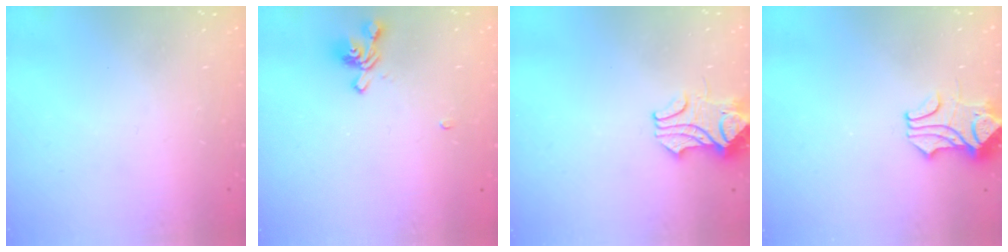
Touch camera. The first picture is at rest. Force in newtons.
{"total": 1.2, "press": 0.6, "slide": 1.0}
{"total": 2.4, "press": 2.2, "slide": 0.8}
{"total": 1.7, "press": 1.3, "slide": 1.1}